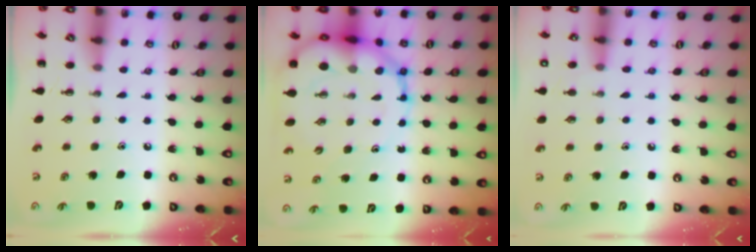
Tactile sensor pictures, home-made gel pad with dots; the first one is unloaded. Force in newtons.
{"total": 17.2, "press": 16.5, "slide": 4.9}
{"total": 7.4, "press": 7.0, "slide": 2.2}